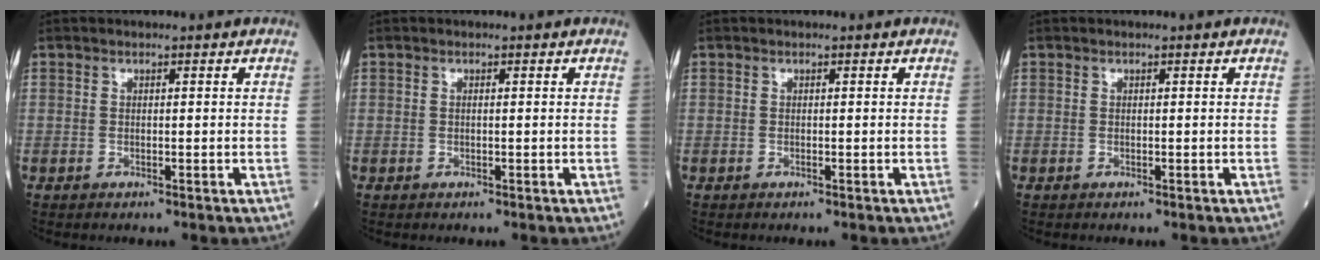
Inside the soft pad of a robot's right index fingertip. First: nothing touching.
{"total": 0.0}
{"total": 0.0}
{"total": 0.0}